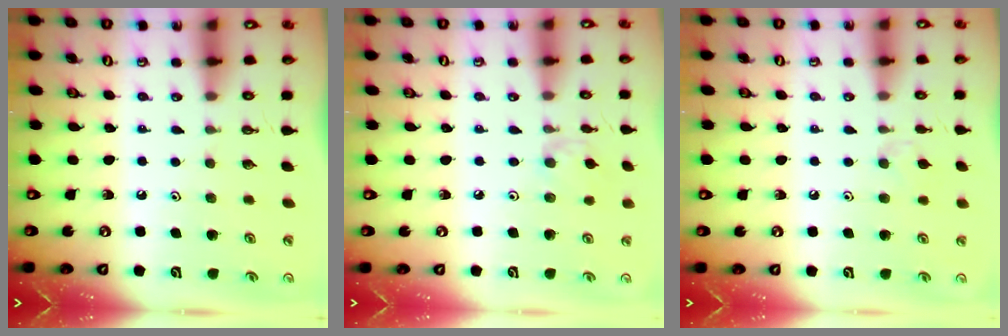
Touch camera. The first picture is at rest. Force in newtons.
{"total": 3.4, "press": 3.3, "slide": 0.6}
{"total": 4.2, "press": 4.1, "slide": 0.6}